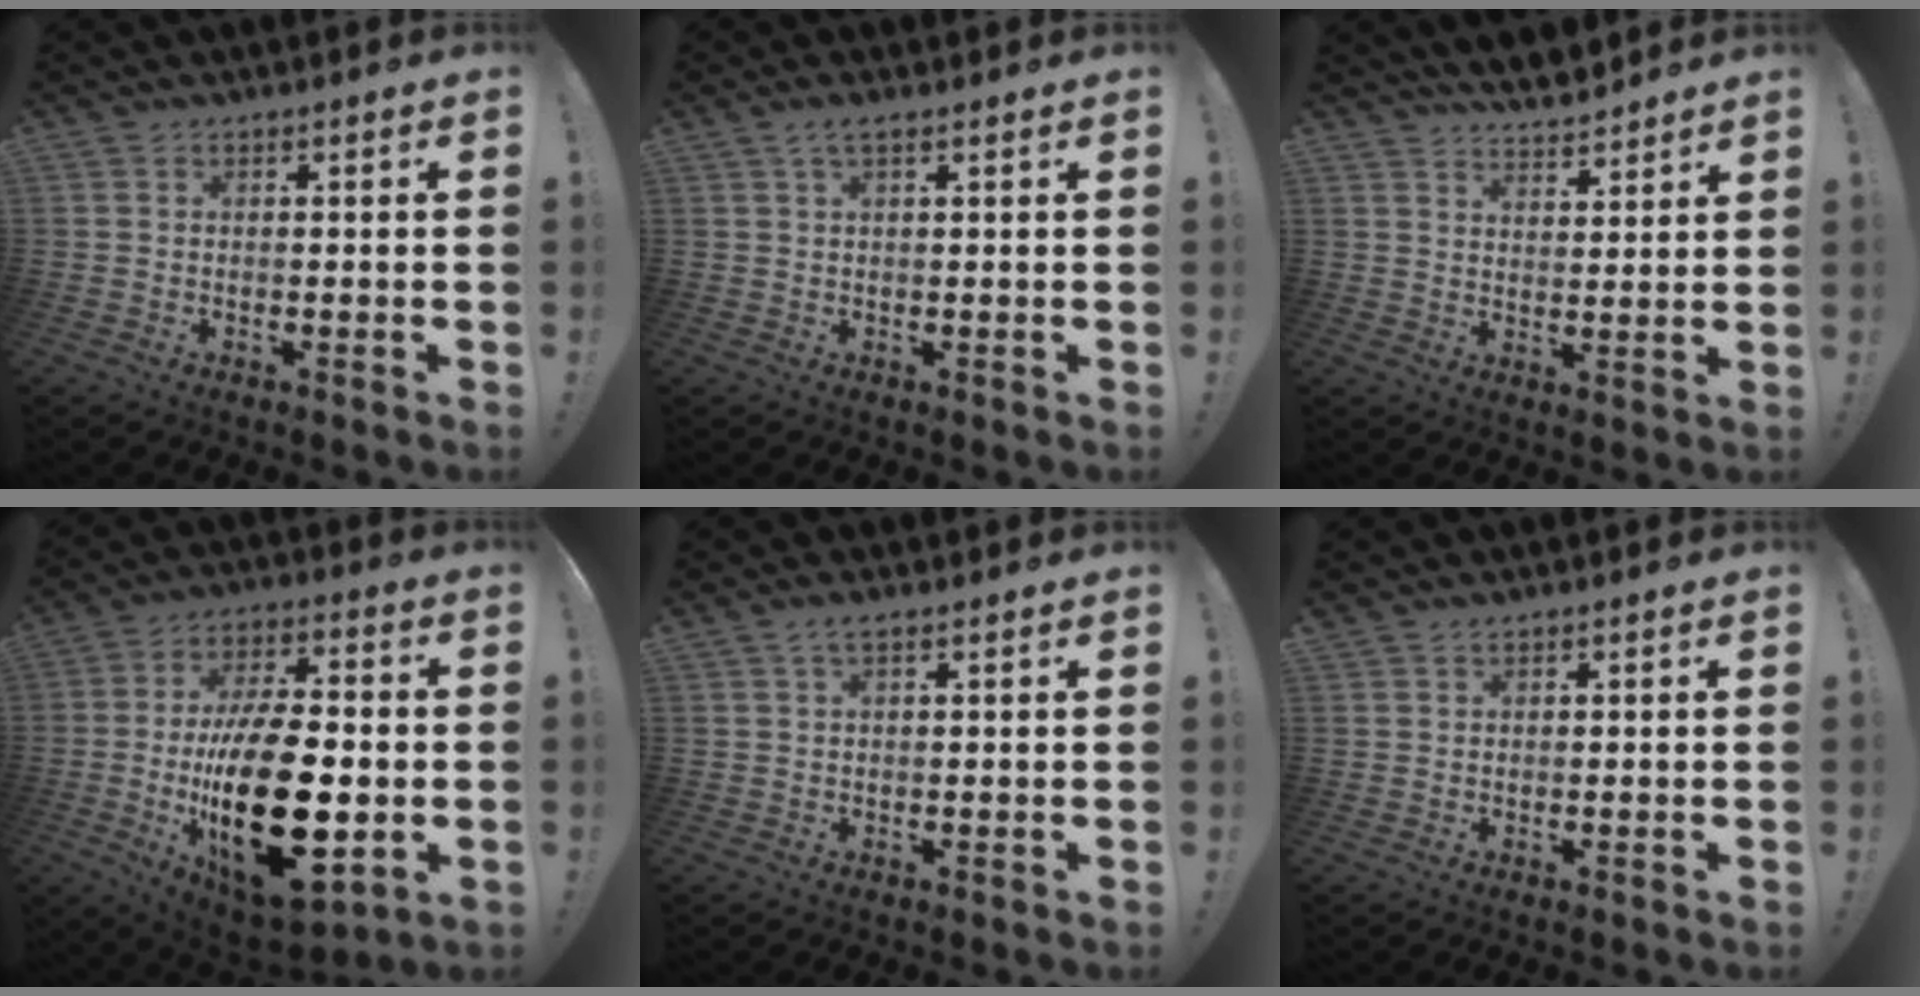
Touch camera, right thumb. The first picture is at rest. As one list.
[{"total": 2.5, "force": [1.5, 0.4, 2.0], "torque": [-0.036, -0.001, 0.025]}, {"total": 6.5, "force": [6.0, 1.5, 2.1], "torque": [-0.029, -0.047, 0.107]}, {"total": 29.2, "force": [-4.5, 14.9, 24.7], "torque": [-0.442, 0.014, -0.057]}, {"total": 2.1, "force": [1.3, 0.3, 1.6], "torque": [-0.028, -0.001, 0.023]}, {"total": 1.0, "force": [0.9, 0.3, 0.3], "torque": [-0.001, -0.003, 0.016]}]